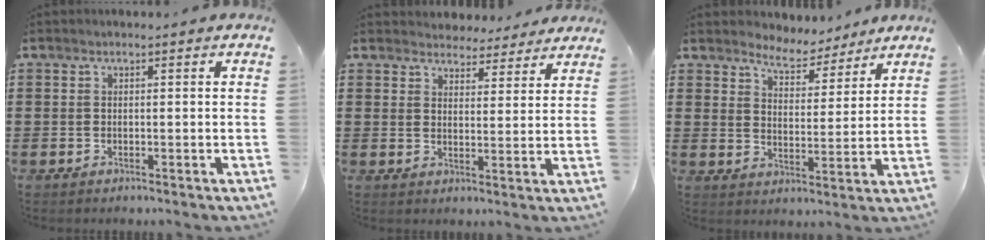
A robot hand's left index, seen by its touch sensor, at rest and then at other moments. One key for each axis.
{"total": 4.2, "fx": 4.1, "fy": 0.8, "fz": -0.2, "tx": -0.014, "ty": -0.017, "tz": 0.075}
{"total": 5.0, "fx": 4.8, "fy": 1.1, "fz": 0.6, "tx": -0.035, "ty": -0.022, "tz": 0.086}